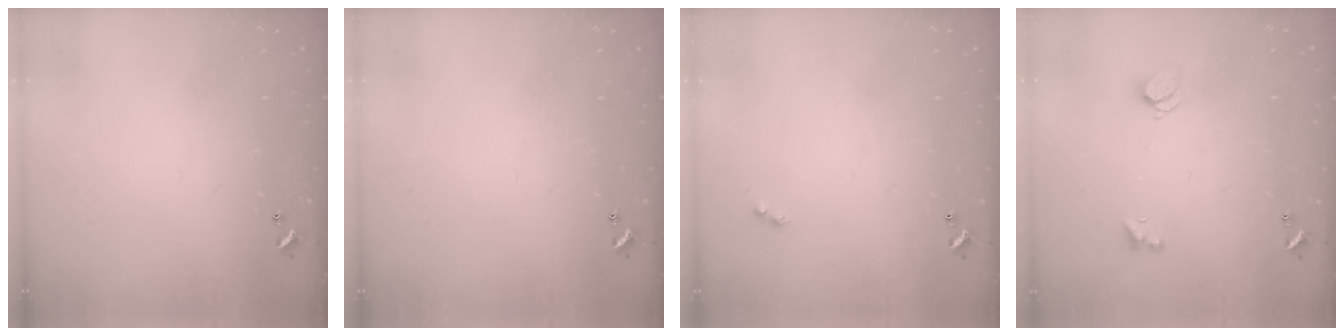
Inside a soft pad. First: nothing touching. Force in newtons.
{"total": 0.0}
{"total": 2.0, "press": 2.0, "slide": 0.4}
{"total": 2.2, "press": 2.1, "slide": 0.5}